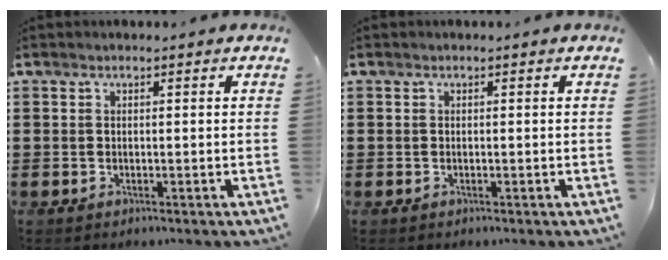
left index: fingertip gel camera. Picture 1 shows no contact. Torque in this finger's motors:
{"motor_torque": [0.00, 0.00, 0.00, 0.00]}